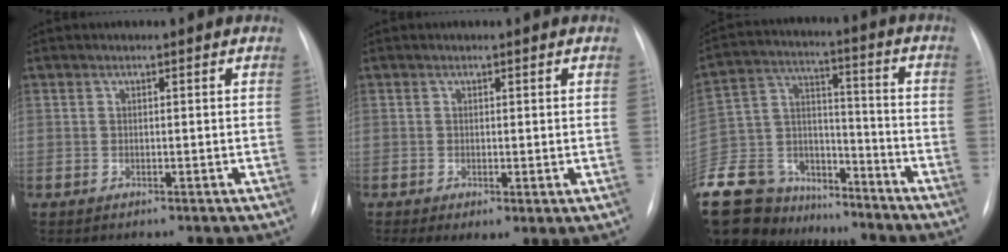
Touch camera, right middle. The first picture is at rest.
{"total": 4.8, "force": [-0.9, 1.8, 4.3], "torque": [-0.076, -0.014, -0.009]}
{"total": 24.7, "force": [-20.1, 11.9, 7.8], "torque": [-0.251, 0.014, -0.328]}